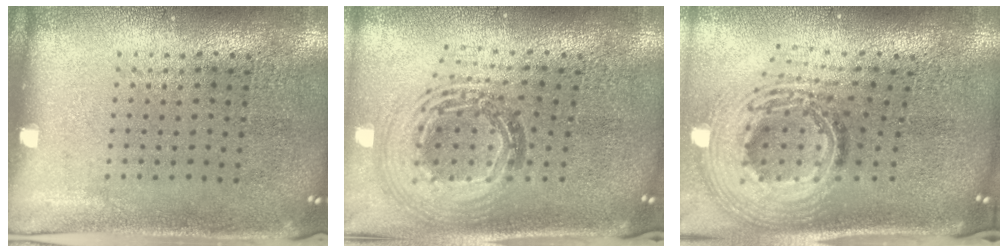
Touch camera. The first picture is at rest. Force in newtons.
{"total": 1.6, "press": 1.4, "slide": 0.8}
{"total": 2.9, "press": 2.0, "slide": 2.0}